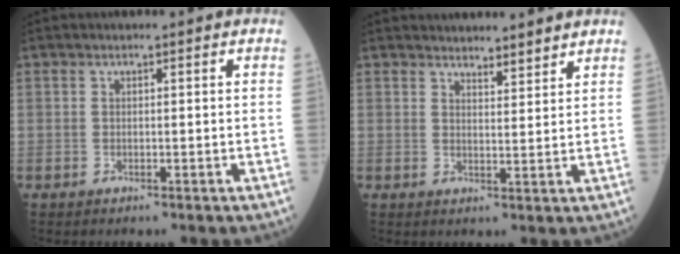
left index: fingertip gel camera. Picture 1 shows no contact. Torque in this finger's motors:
{"motor_torque": [0.16, -0.09, -0.06, 0.01]}